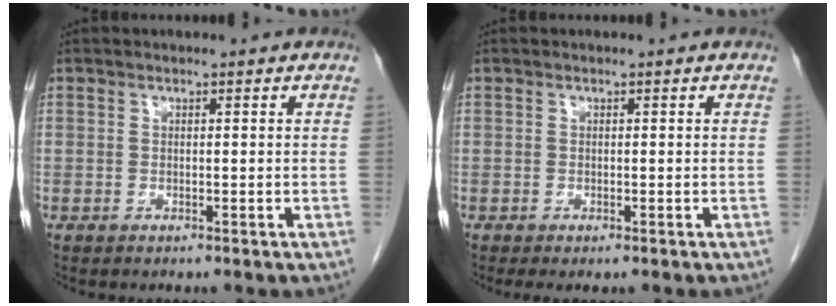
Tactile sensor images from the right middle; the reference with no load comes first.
{"total": 1.3, "force": [-0.9, 0.4, 0.8], "torque": [-0.009, -0.005, -0.013]}